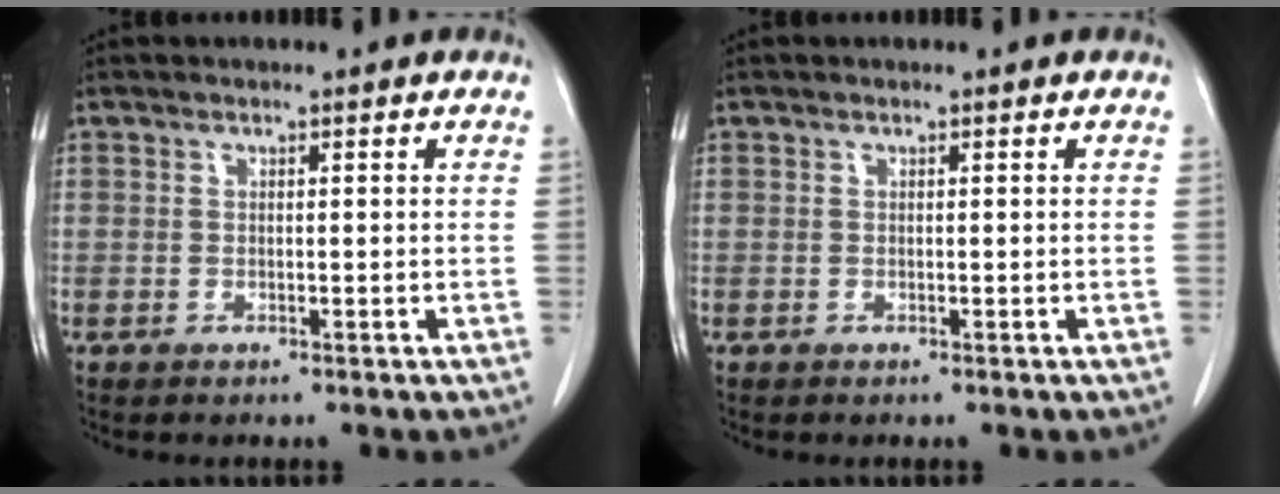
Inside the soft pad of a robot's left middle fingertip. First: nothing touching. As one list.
[{"total": 0.0}]